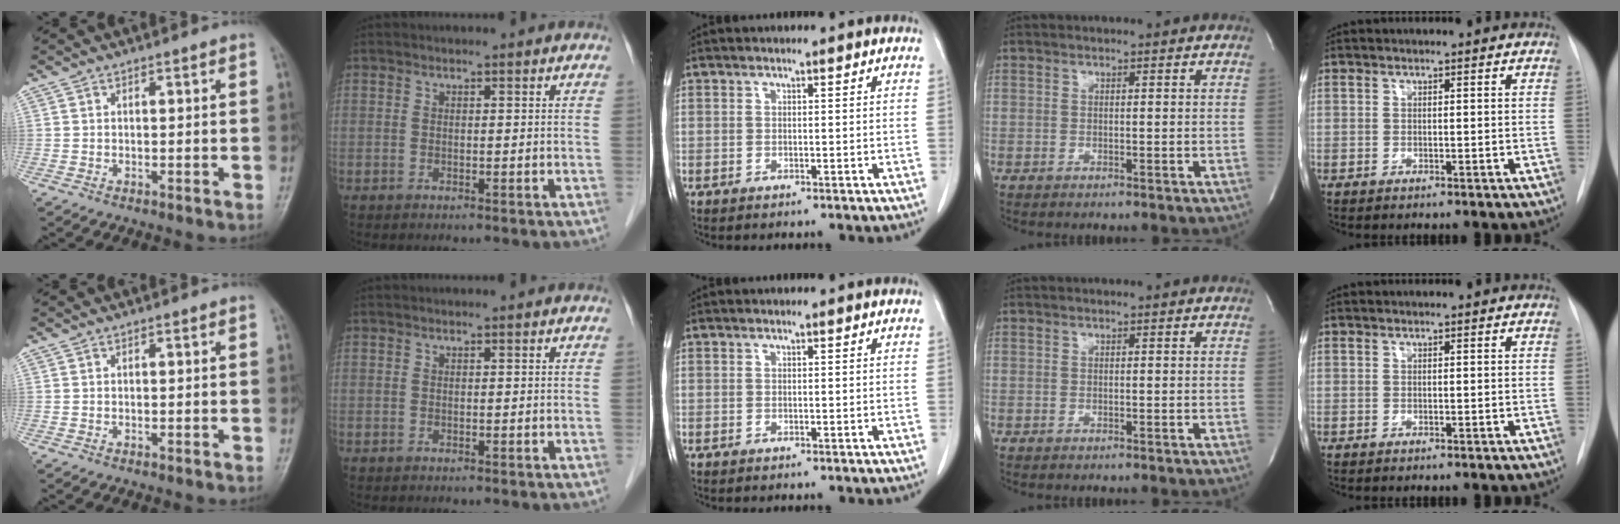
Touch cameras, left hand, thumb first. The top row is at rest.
{}